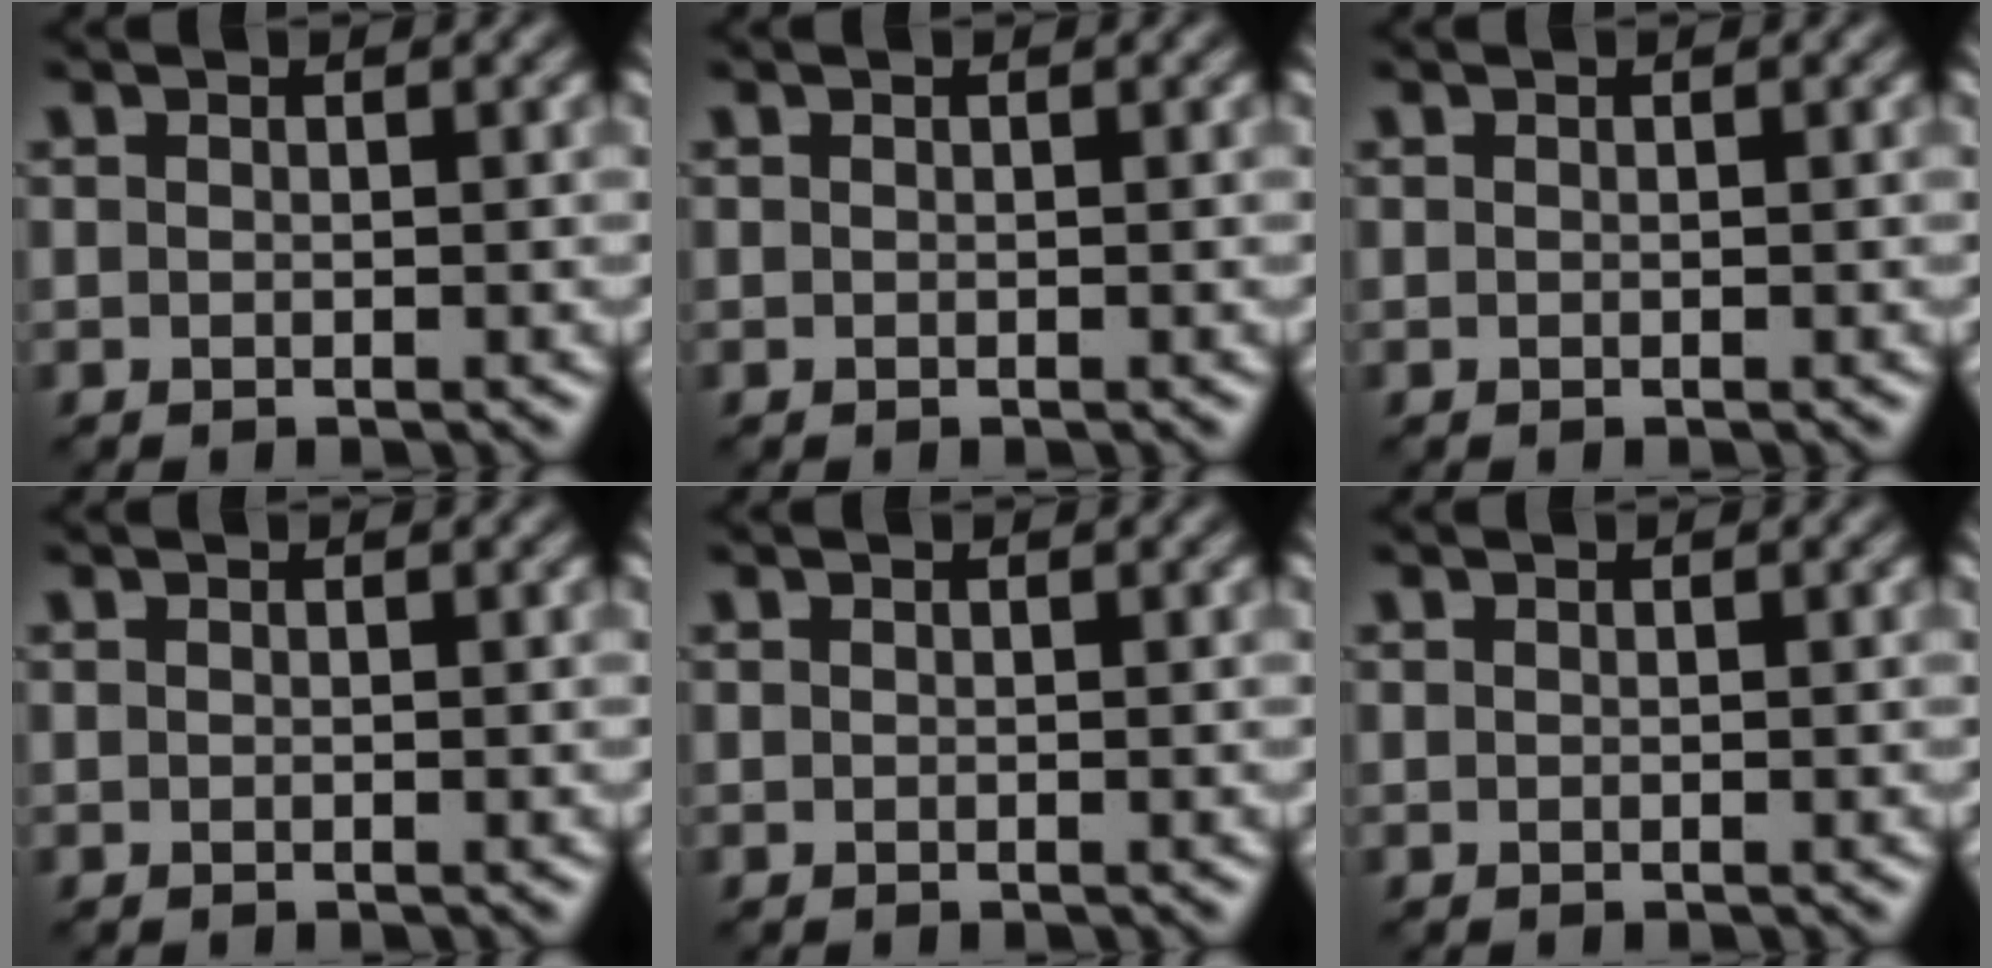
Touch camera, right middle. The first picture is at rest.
{"total": 0.0}
{"total": 0.0}
{"total": 0.0}
{"total": 0.0}
{"total": 0.0}